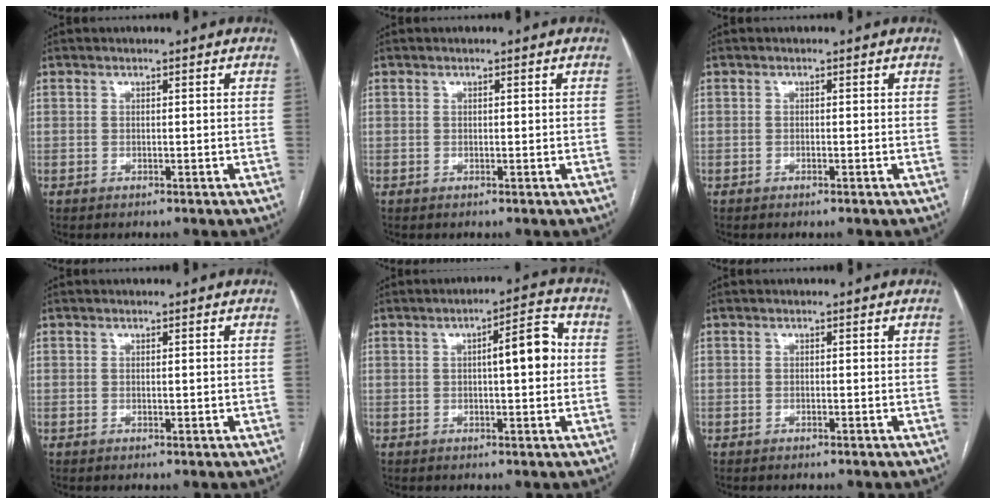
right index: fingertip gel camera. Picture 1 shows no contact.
{"total": 0.0}
{"total": 0.0}
{"total": 0.6, "force": [0.1, 0.2, 0.6], "torque": [-0.012, -0.003, 0.003]}
{"total": 6.8, "force": [0.7, 1.4, 6.6], "torque": [-0.093, 0.020, 0.008]}
{"total": 0.0}